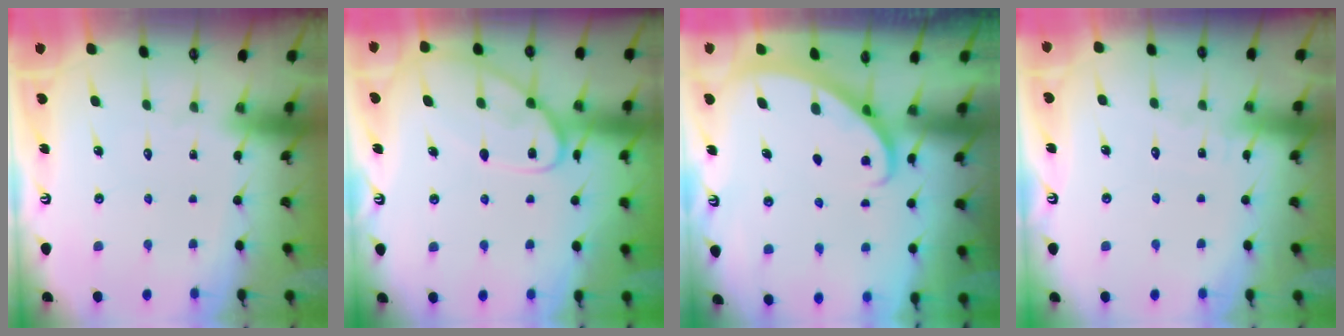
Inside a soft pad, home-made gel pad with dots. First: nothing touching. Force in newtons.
{"total": 11.6, "press": 11.6, "slide": 0.9}
{"total": 2.1, "press": 2.1, "slide": 0.2}
{"total": 4.6, "press": 4.5, "slide": 0.5}